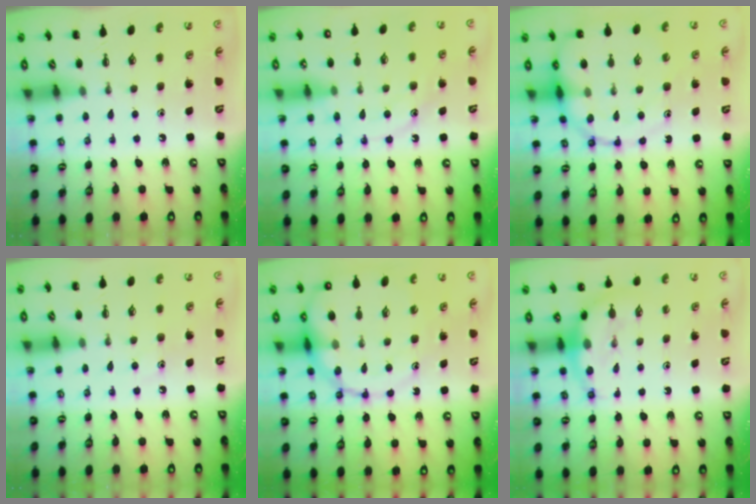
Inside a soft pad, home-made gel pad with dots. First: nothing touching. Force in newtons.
{"total": 13.0, "press": 13.0, "slide": 0.9}
{"total": 14.7, "press": 14.4, "slide": 2.9}
{"total": 6.1, "press": 6.0, "slide": 1.4}
{"total": 17.5, "press": 17.1, "slide": 3.7}
{"total": 7.4, "press": 7.3, "slide": 1.2}